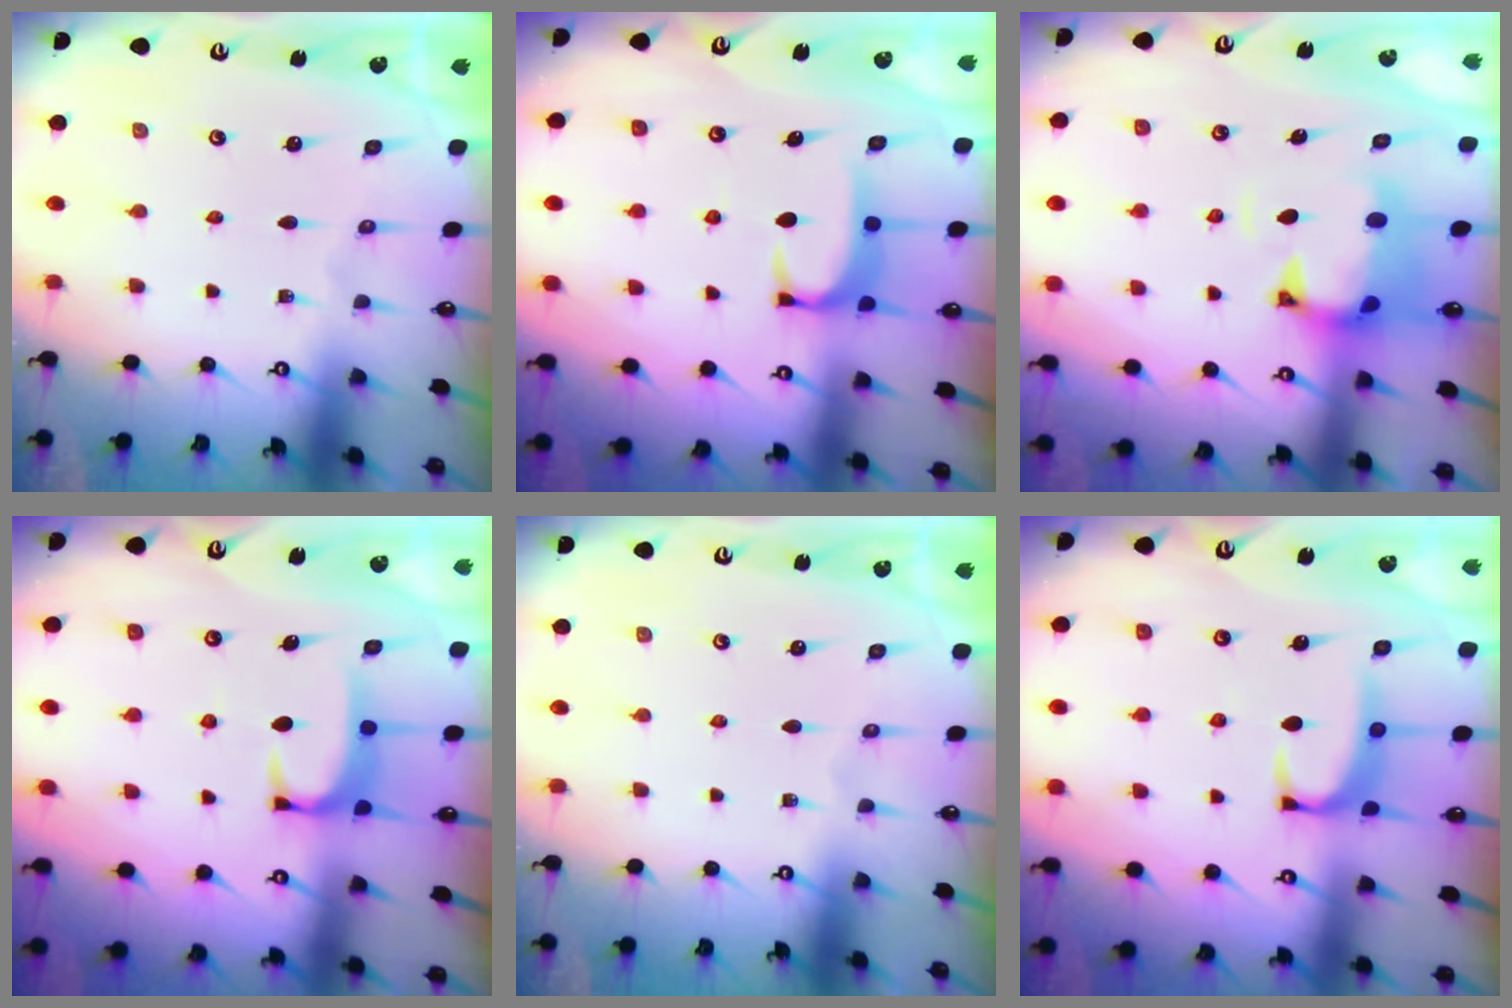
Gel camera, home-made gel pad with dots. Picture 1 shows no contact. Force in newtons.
{"total": 2.0, "press": 1.9, "slide": 0.5}
{"total": 1.5, "press": 1.1, "slide": 1.1}
{"total": 2.4, "press": 2.4, "slide": 0.6}
{"total": 0.0}
{"total": 2.3, "press": 2.2, "slide": 0.6}